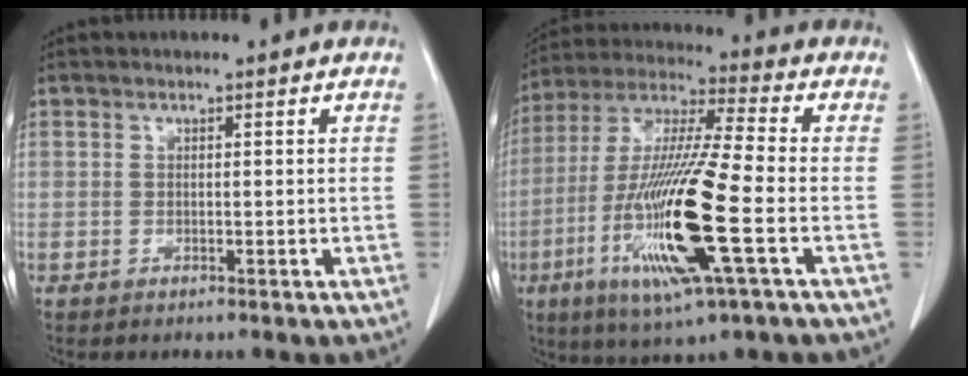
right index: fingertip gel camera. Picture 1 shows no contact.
{"total": 18.9, "force": [-5.3, 1.0, 18.1], "torque": [-0.380, -0.021, -0.100]}